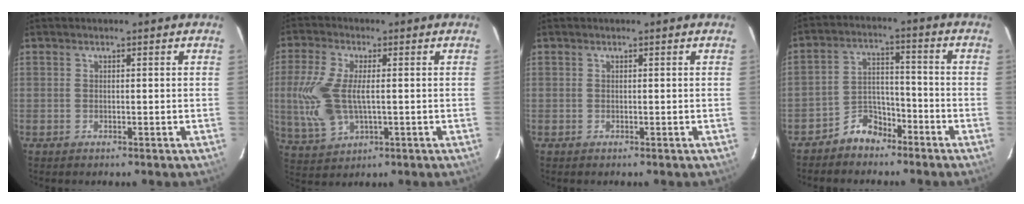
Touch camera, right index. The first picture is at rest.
{"total": 11.6, "force": [-0.4, 5.7, 10.1], "torque": [-0.226, -0.002, 0.000]}
{"total": 0.0}
{"total": 6.6, "force": [-5.2, 3.9, 1.3], "torque": [-0.026, 0.023, -0.087]}